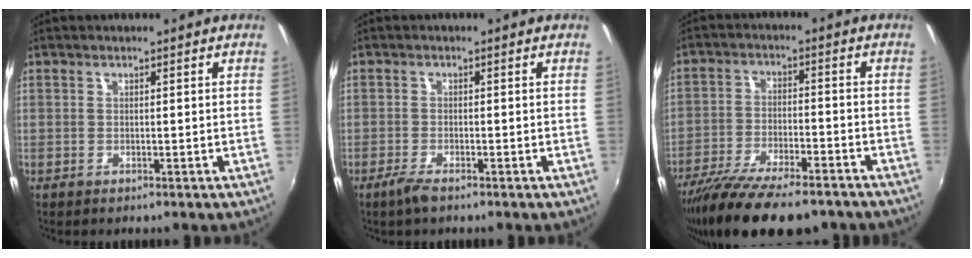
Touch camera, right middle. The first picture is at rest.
{"total": 2.7, "force": [-2.0, 0.4, 1.8], "torque": [-0.046, -0.005, -0.040]}
{"total": 17.2, "force": [-13.8, 4.3, 9.4], "torque": [-0.187, -0.043, -0.225]}